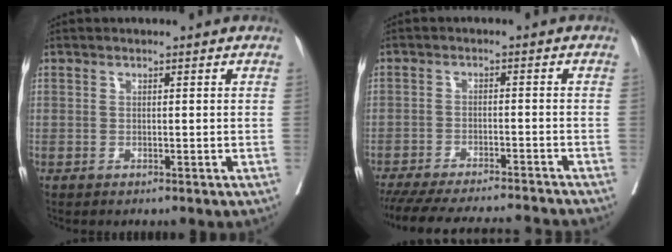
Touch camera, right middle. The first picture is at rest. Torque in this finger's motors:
{"motor_torque": [0.93, -1.09, 0.13, 0.07]}